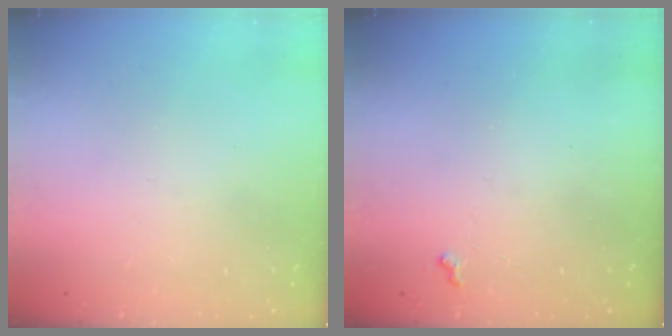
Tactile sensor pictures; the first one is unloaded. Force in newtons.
{"total": 4.1, "press": 4.0, "slide": 0.6}